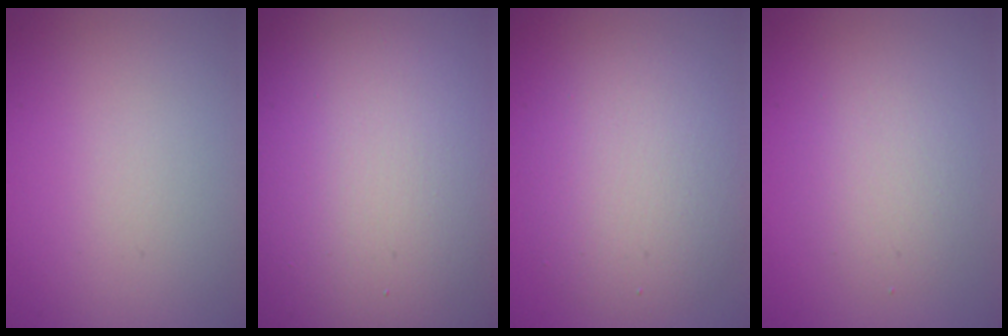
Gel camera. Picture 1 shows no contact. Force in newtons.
{"total": 23.1, "press": 23.1, "slide": 1.2}
{"total": 5.6, "press": 5.6, "slide": 0.2}
{"total": 2.7, "press": 2.7, "slide": 0.1}